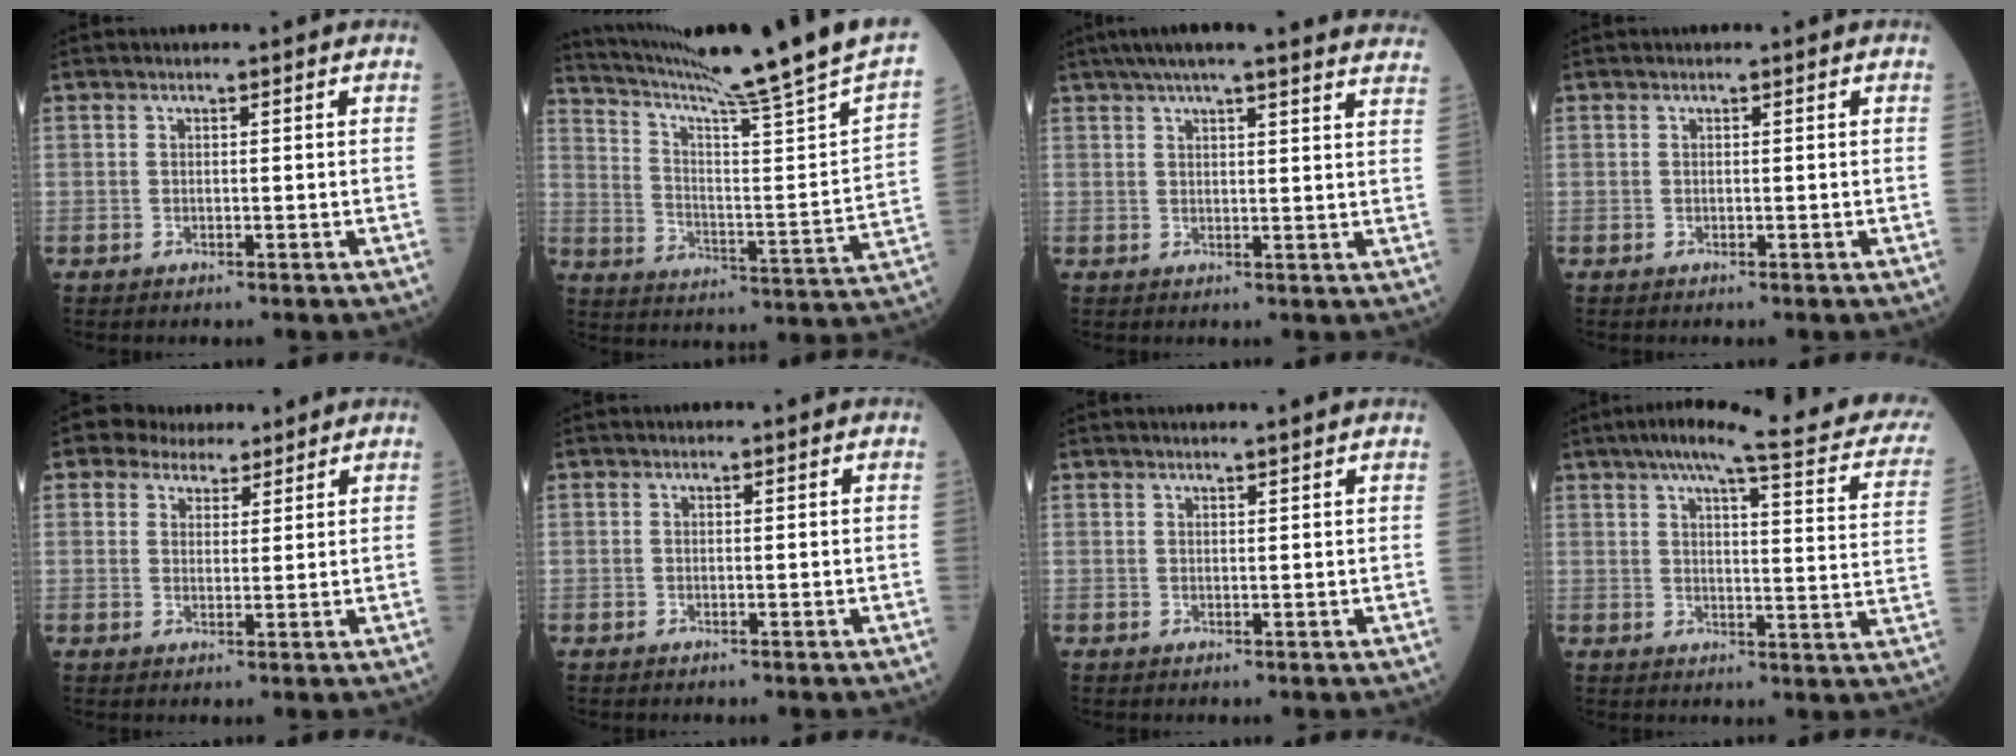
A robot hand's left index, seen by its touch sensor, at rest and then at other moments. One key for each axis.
{"total": 25.1, "fx": 21.1, "fy": -2.9, "fz": 13.4, "tx": -0.225, "ty": -0.076, "tz": 0.299}
{"total": 22.7, "fx": 20.2, "fy": 1.3, "fz": 10.2, "tx": -0.153, "ty": 0.009, "tz": 0.244}
{"total": 0.0}
{"total": 4.6, "fx": 3.7, "fy": 2.6, "fz": 0.8, "tx": -0.011, "ty": 0.017, "tz": 0.060}
{"total": 0.0}
{"total": 2.5, "fx": 2.3, "fy": -0.4, "fz": 0.8, "tx": -0.011, "ty": 0.007, "tz": 0.033}
{"total": 23.4, "fx": 19.0, "fy": 2.4, "fz": 13.5, "tx": -0.181, "ty": -0.009, "tz": 0.216}